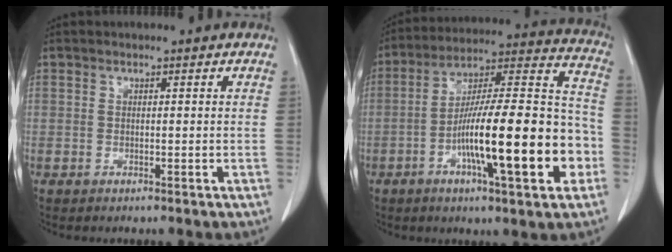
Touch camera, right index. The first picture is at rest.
{"total": 21.8, "force": [-6.5, 3.2, 20.6], "torque": [-0.305, 0.012, -0.102]}